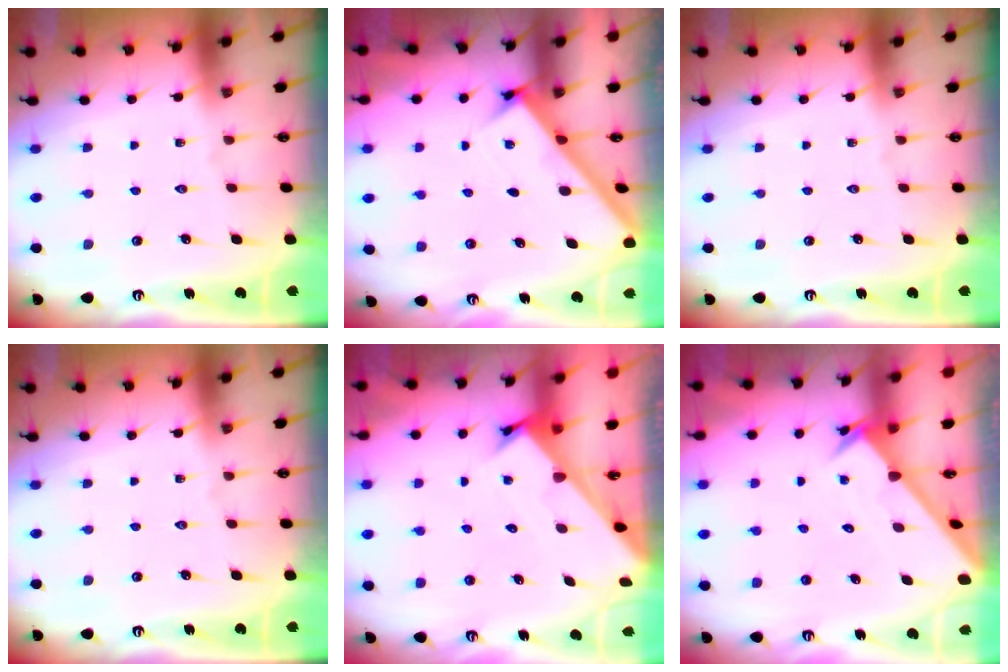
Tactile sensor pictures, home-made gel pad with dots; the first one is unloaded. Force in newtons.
{"total": 2.6, "press": 2.6, "slide": 0.3}
{"total": 0.0}
{"total": 0.0}
{"total": 2.4, "press": 2.4, "slide": 0.2}
{"total": 2.2, "press": 2.2, "slide": 0.2}